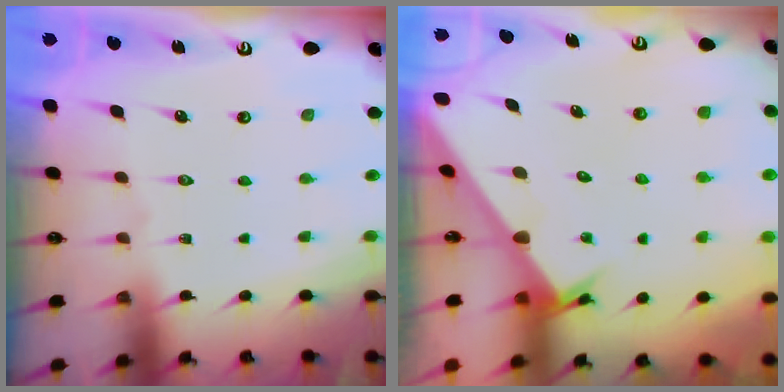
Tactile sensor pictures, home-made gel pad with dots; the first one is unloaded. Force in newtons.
{"total": 2.9, "press": 2.9, "slide": 0.1}